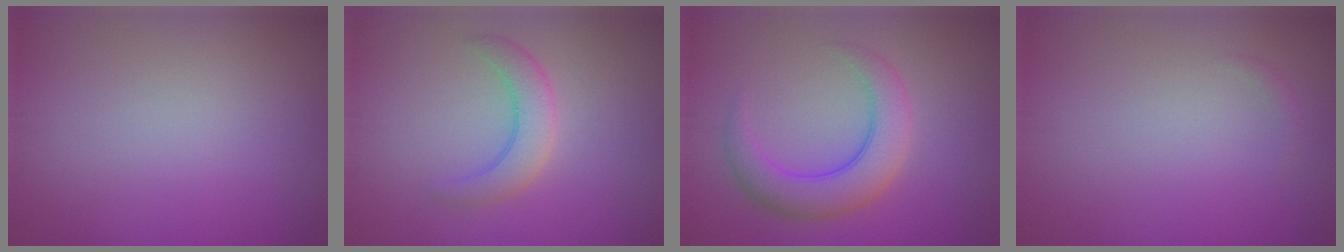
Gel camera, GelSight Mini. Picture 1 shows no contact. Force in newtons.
{"total": 2.9, "press": 2.9, "slide": 0.1}
{"total": 4.8, "press": 4.8, "slide": 0.2}
{"total": 0.5, "press": 0.5, "slide": 0.0}